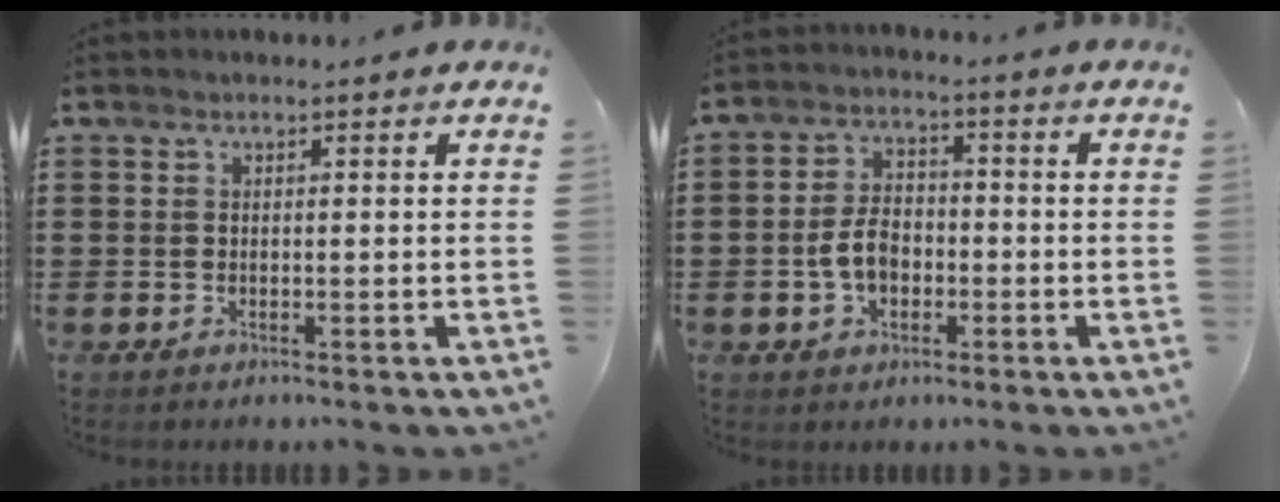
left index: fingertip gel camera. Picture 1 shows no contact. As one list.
[{"total": 5.6, "force": [-1.4, 3.6, 4.1], "torque": [-0.095, 0.004, -0.032]}]